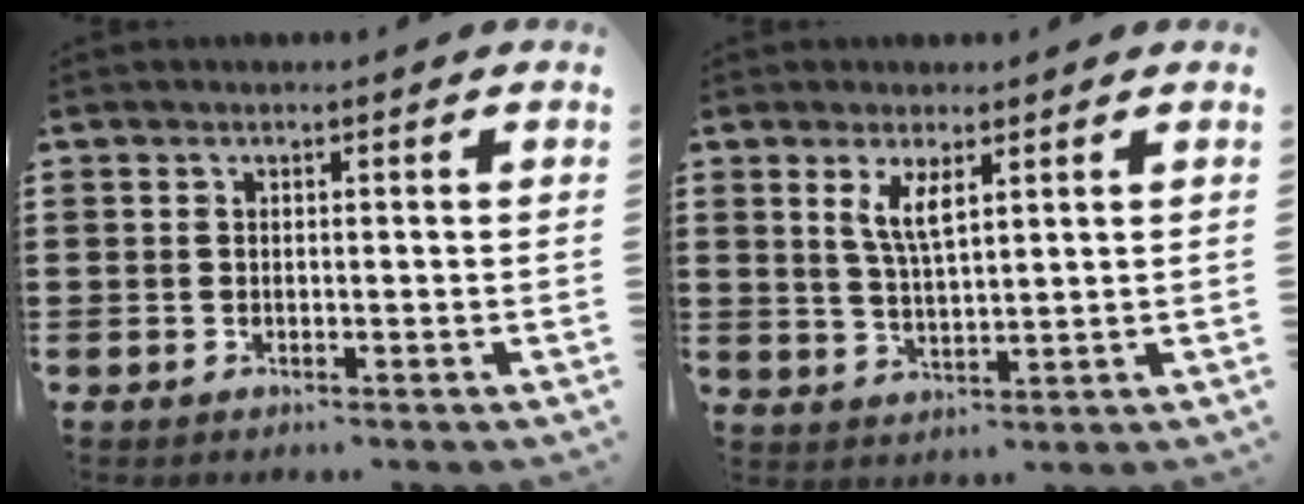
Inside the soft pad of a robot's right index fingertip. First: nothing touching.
{"total": 4.4, "force": [2.2, 1.3, 3.5], "torque": [-0.076, 0.004, 0.038]}